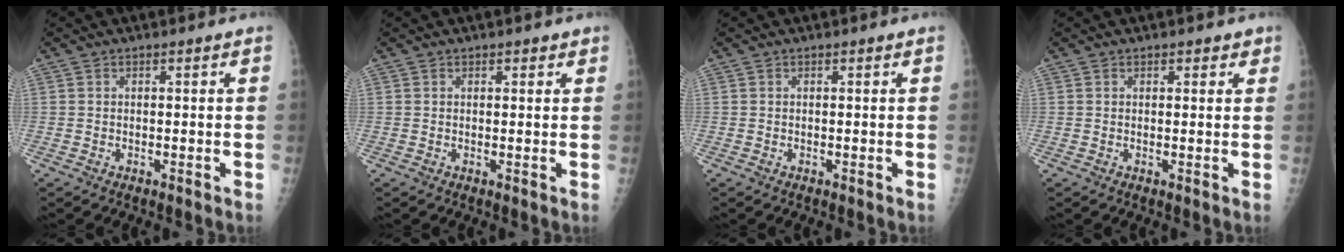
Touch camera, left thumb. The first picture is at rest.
{"total": 1.2, "force": [0.8, 0.6, 0.6], "torque": [0.001, -0.003, 0.007]}
{"total": 0.0}
{"total": 1.4, "force": [1.0, 0.8, 0.7], "torque": [0.002, -0.004, 0.008]}